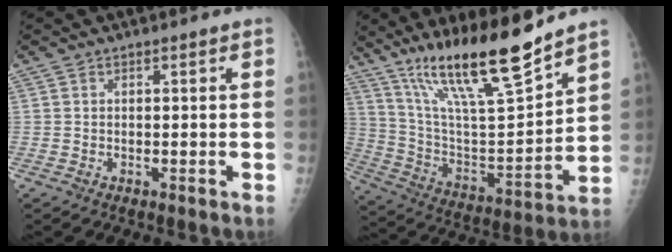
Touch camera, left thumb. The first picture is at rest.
{"total": 21.0, "force": [15.8, 2.4, 13.6], "torque": [-0.212, -0.077, 0.287]}